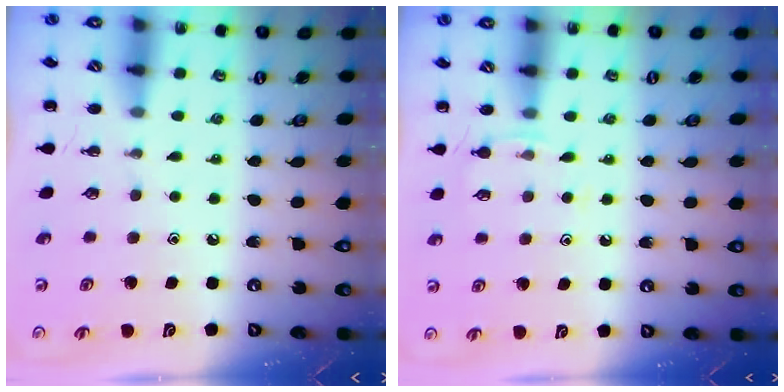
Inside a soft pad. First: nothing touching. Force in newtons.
{"total": 6.1, "press": 5.9, "slide": 1.7}